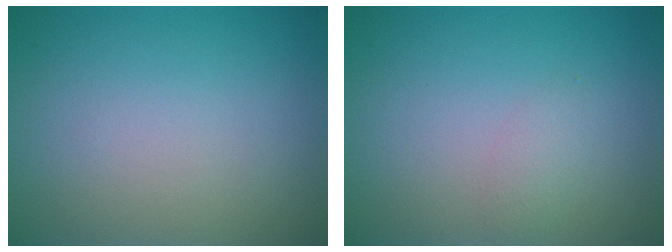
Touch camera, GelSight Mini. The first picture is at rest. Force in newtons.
{"total": 1.1, "press": 1.1, "slide": 0.1}